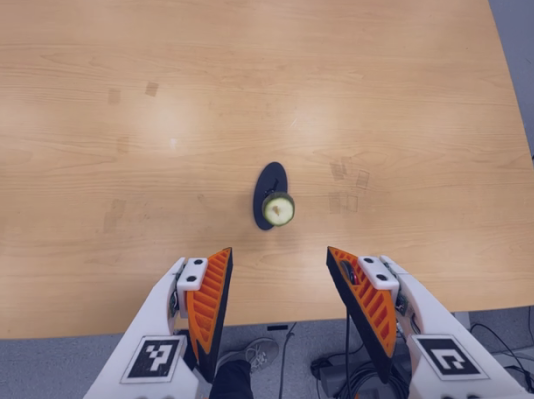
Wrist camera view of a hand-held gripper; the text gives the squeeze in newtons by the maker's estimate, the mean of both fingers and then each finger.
{"total": 0.0}